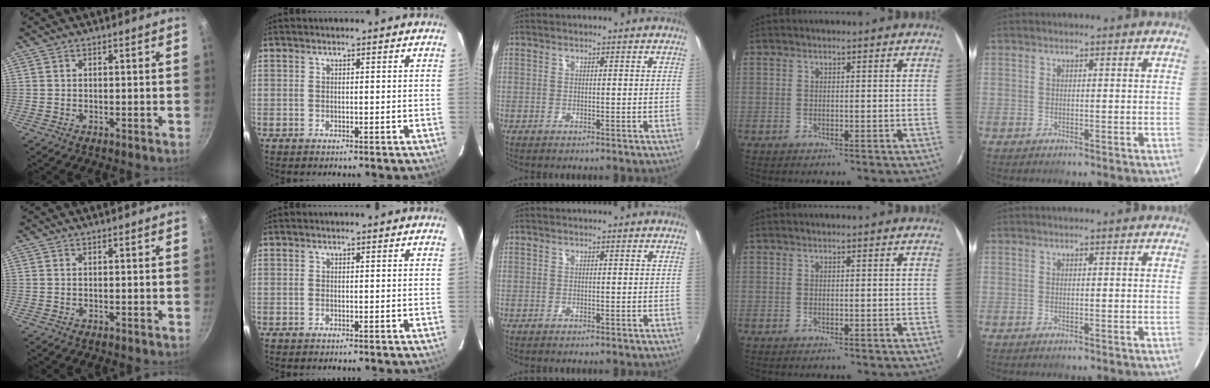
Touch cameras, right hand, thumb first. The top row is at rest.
{}